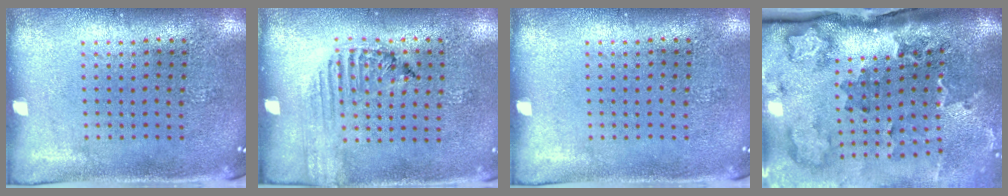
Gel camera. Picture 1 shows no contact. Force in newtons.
{"total": 1.3, "press": 1.3, "slide": 0.2}
{"total": 0.0}
{"total": 3.7, "press": 2.4, "slide": 2.8}